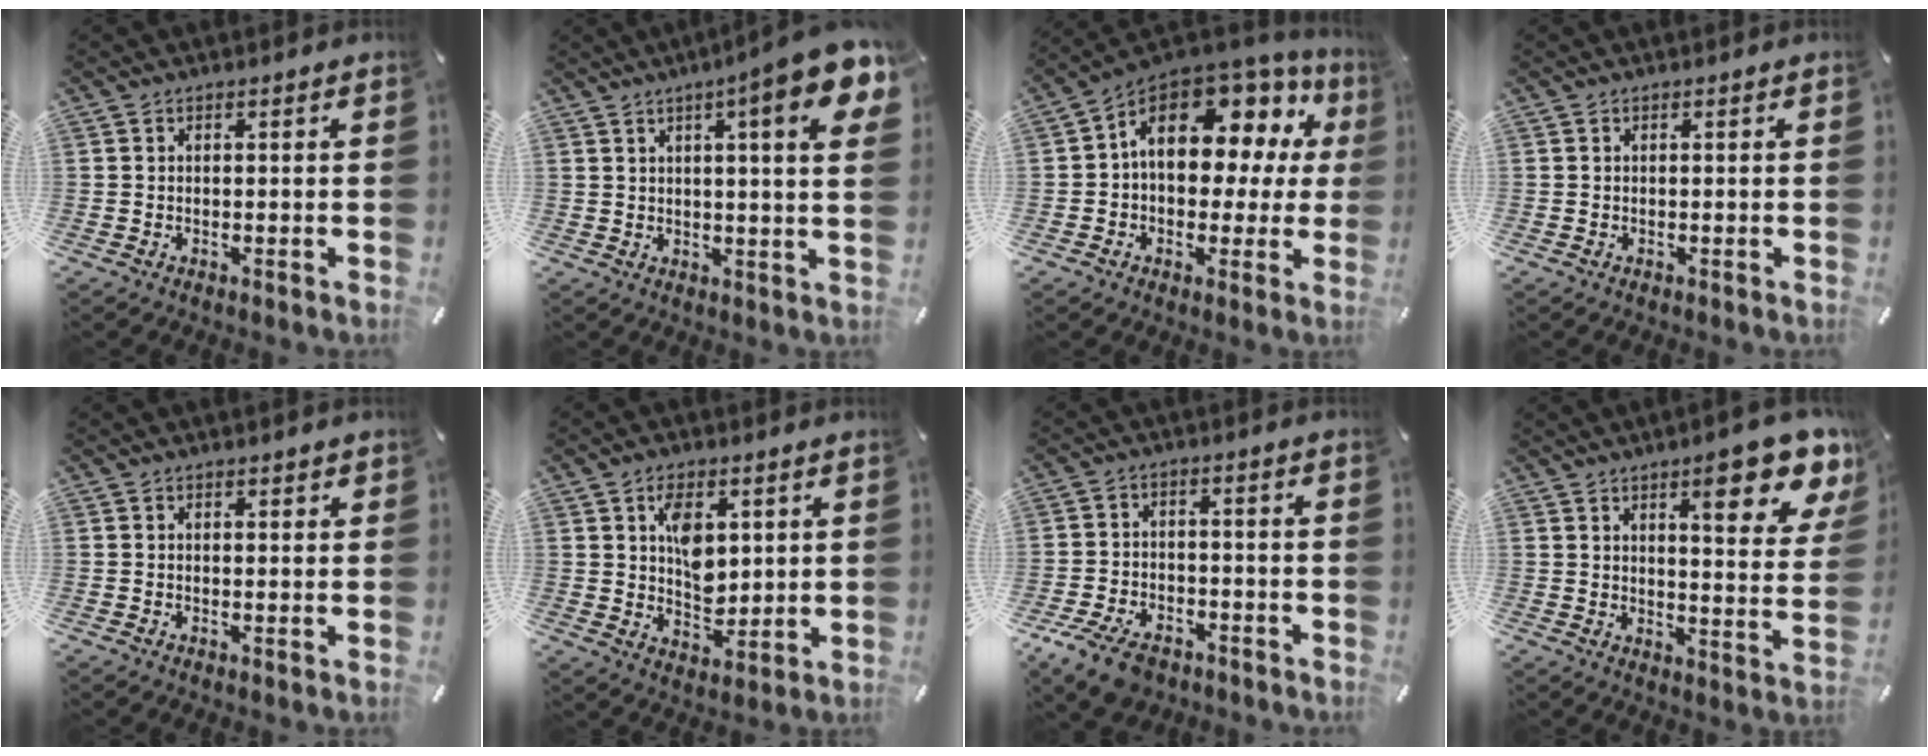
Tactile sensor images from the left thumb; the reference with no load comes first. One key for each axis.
{"total": 13.1, "fx": 6.3, "fy": 1.7, "fz": 11.3, "tx": -0.164, "ty": -0.033, "tz": 0.094}
{"total": 14.9, "fx": 5.9, "fy": 9.2, "fz": 10.1, "tx": -0.153, "ty": -0.040, "tz": 0.102}
{"total": 0.0}
{"total": 0.7, "fx": 0.5, "fy": 0.3, "fz": 0.3, "tx": 0.002, "ty": -0.003, "tz": 0.009}
{"total": 8.5, "fx": 2.6, "fy": 5.7, "fz": 5.7, "tx": -0.083, "ty": -0.005, "tz": 0.045}
{"total": 8.0, "fx": -5.3, "fy": 4.5, "fz": 3.9, "tx": -0.084, "ty": 0.021, "tz": -0.097}
{"total": 14.8, "fx": 9.3, "fy": 4.0, "fz": 10.8, "tx": -0.137, "ty": -0.061, "tz": 0.145}